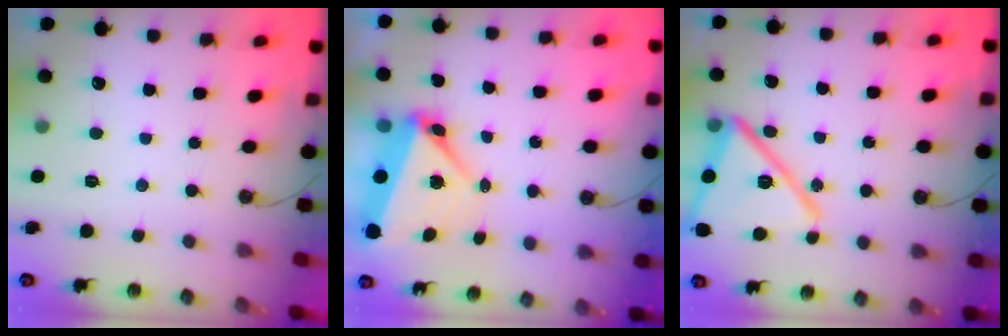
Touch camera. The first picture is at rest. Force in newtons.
{"total": 7.4, "press": 7.4, "slide": 0.9}
{"total": 20.2, "press": 20.1, "slide": 1.6}